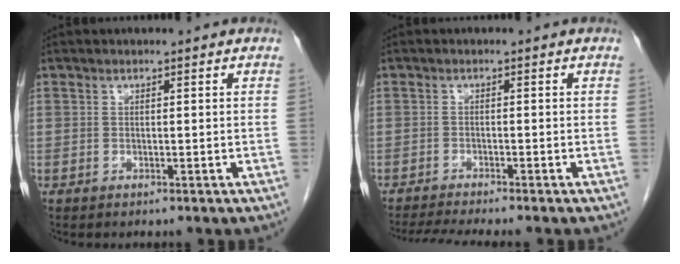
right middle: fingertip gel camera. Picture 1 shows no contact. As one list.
[{"total": 5.7, "force": [-5.1, -0.9, 2.6], "torque": [-0.041, -0.017, -0.083]}]